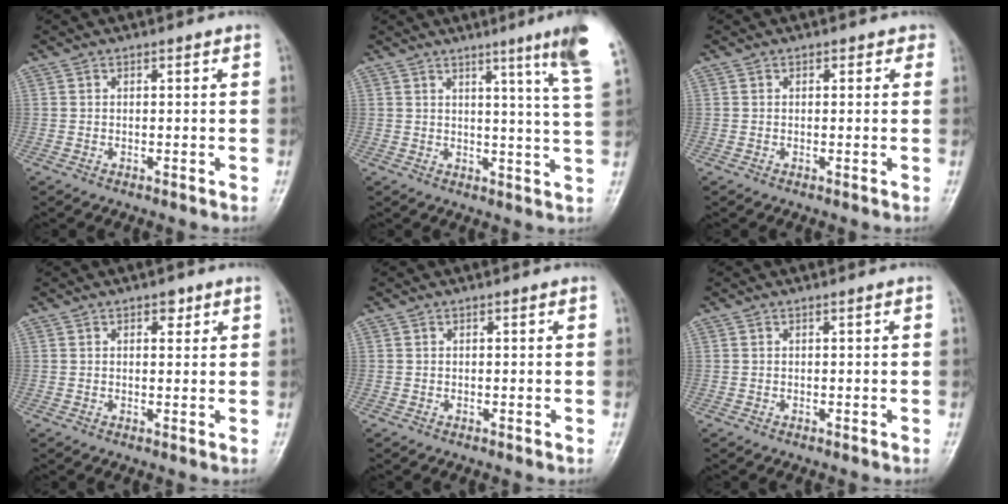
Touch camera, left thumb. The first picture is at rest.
{"total": 11.1, "force": [6.6, -0.7, 8.9], "torque": [-0.114, -0.037, 0.072]}
{"total": 1.5, "force": [0.7, 1.2, 0.6], "torque": [0.013, 0.001, 0.001]}
{"total": 2.3, "force": [1.3, 1.3, 1.4], "torque": [-0.005, -0.004, 0.015]}
{"total": 0.0}
{"total": 0.0}